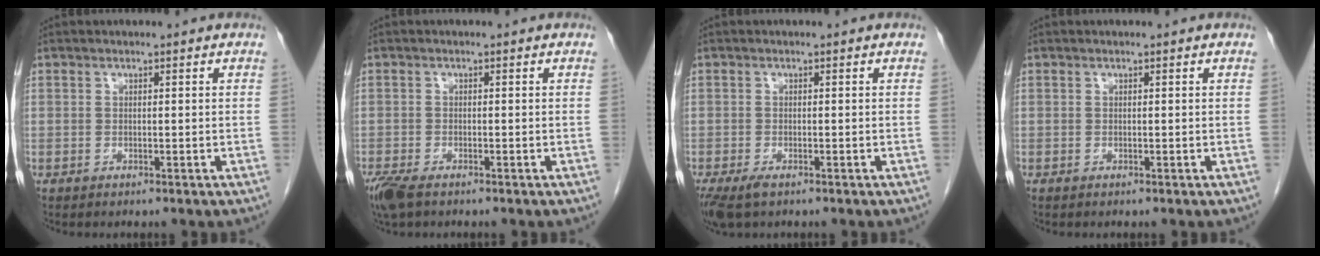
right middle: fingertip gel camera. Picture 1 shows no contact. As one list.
[{"total": 4.6, "force": [-3.2, 1.7, 2.8], "torque": [-0.062, -0.013, -0.059]}, {"total": 3.7, "force": [-2.3, 1.4, 2.5], "torque": [-0.054, -0.011, -0.039]}, {"total": 0.0}]